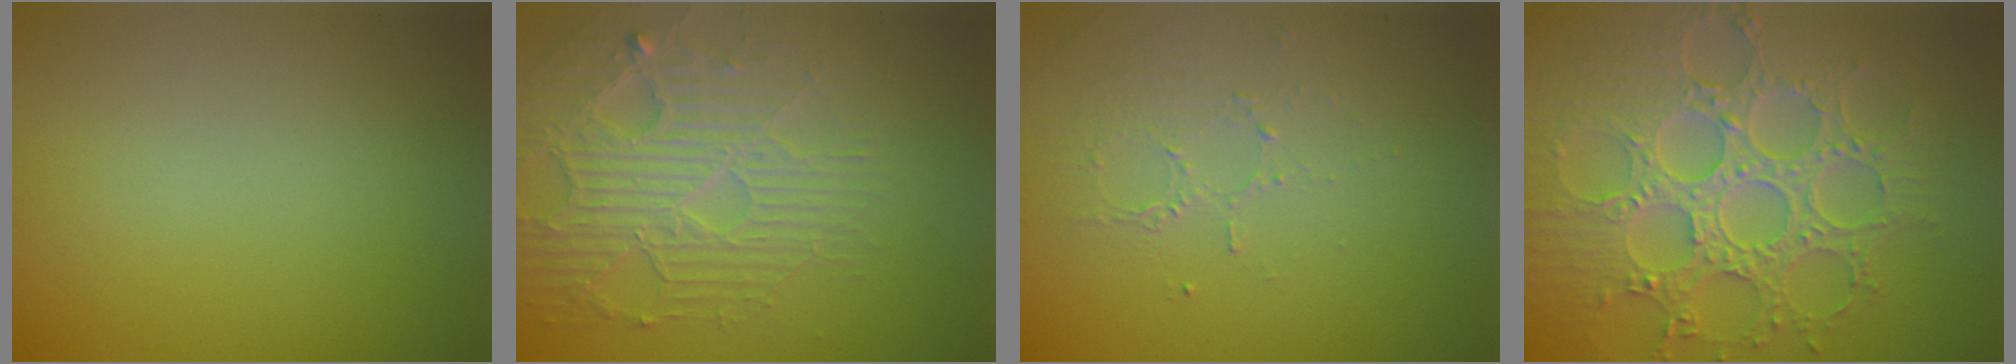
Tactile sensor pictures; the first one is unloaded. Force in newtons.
{"total": 5.3, "press": 4.4, "slide": 3.0}
{"total": 1.4, "press": 0.8, "slide": 1.2}
{"total": 8.7, "press": 6.5, "slide": 5.8}